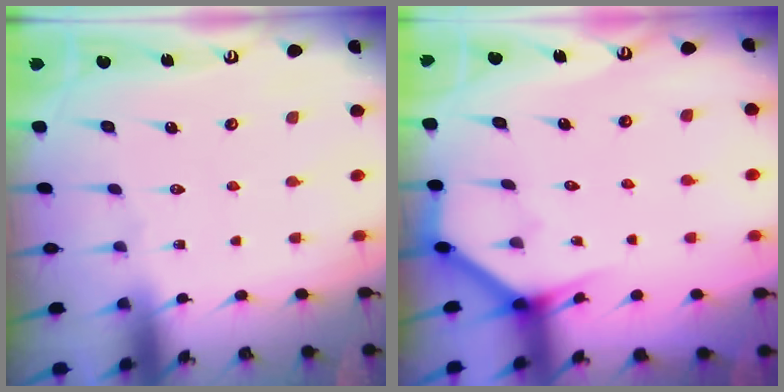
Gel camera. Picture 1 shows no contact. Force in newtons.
{"total": 3.7, "press": 3.7, "slide": 0.3}